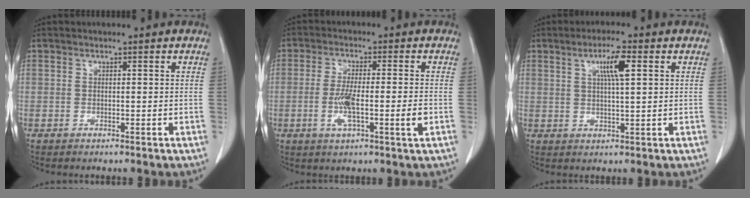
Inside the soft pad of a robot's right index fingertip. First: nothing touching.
{"total": 7.4, "force": [-1.7, 0.6, 7.2], "torque": [-0.130, -0.007, -0.031]}
{"total": 5.2, "force": [1.9, 0.4, 4.8], "torque": [-0.085, 0.002, 0.033]}